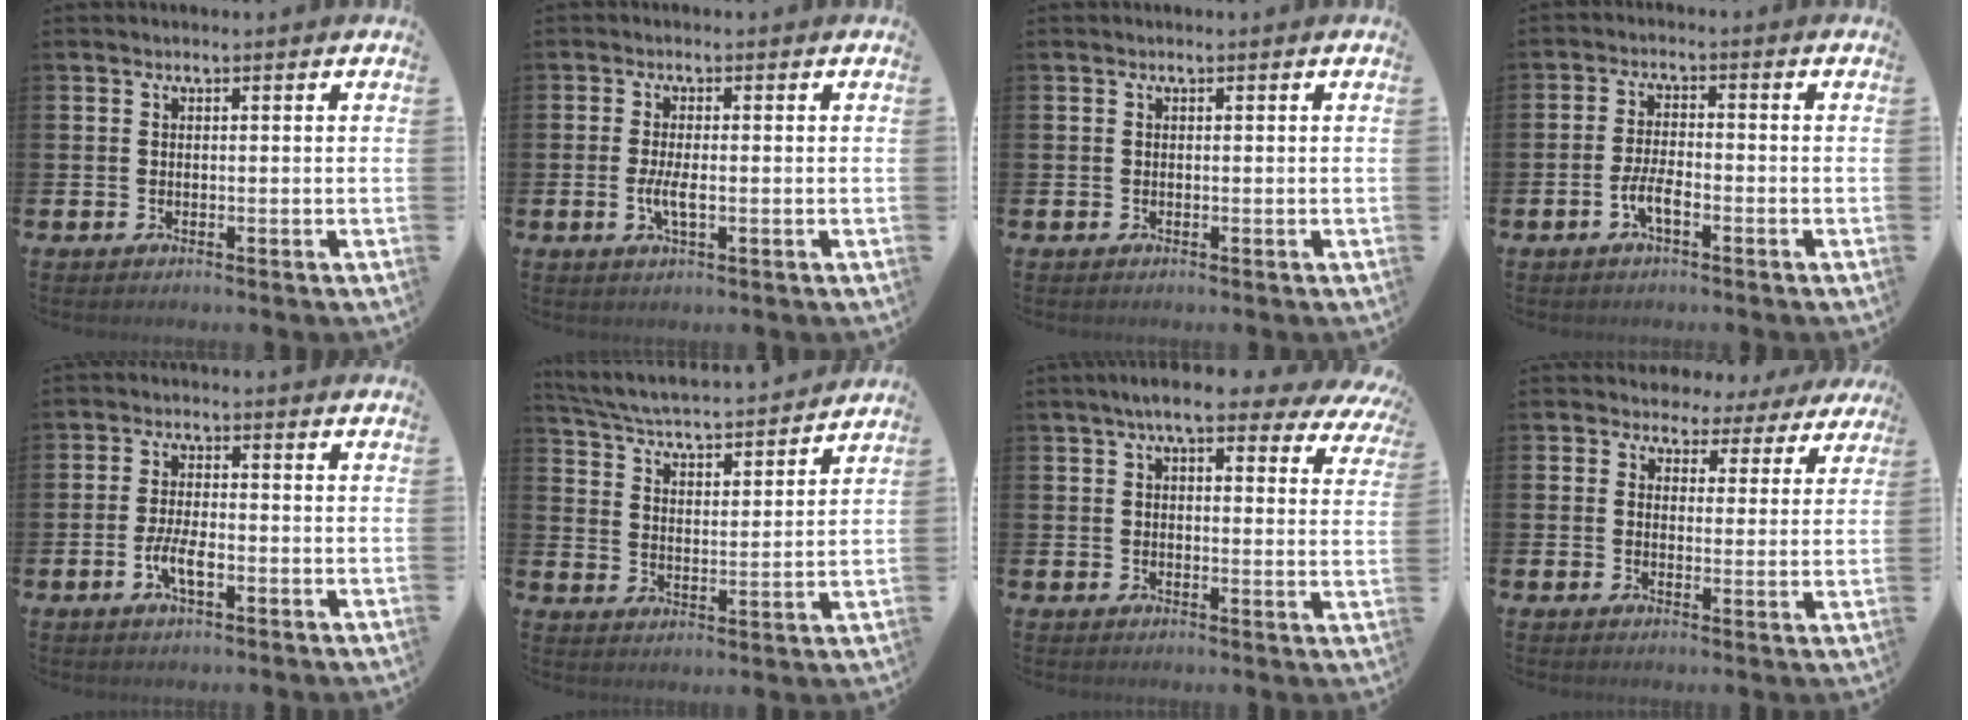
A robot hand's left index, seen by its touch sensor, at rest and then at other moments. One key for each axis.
{"total": 3.0, "fx": -0.5, "fy": 0.9, "fz": 2.8, "tx": -0.055, "ty": -0.003, "tz": -0.013}
{"total": 0.0}
{"total": 3.5, "fx": -1.6, "fy": 1.1, "fz": 2.9, "tx": -0.069, "ty": 0.003, "tz": -0.031}
{"total": 4.0, "fx": -1.3, "fy": 1.5, "fz": 3.5, "tx": -0.065, "ty": 0.002, "tz": -0.025}
{"total": 4.9, "fx": 4.8, "fy": 0.3, "fz": 1.1, "tx": -0.051, "ty": -0.045, "tz": 0.077}
{"total": 6.8, "fx": 5.5, "fy": 1.6, "fz": 3.7, "tx": -0.066, "ty": -0.017, "tz": 0.095}
{"total": 3.3, "fx": 2.6, "fy": 2.1, "fz": -0.1, "tx": -0.004, "ty": -0.021, "tz": 0.039}